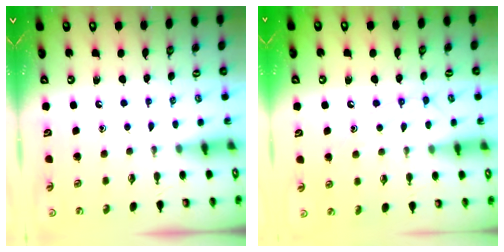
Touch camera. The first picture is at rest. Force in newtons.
{"total": 9.0, "press": 9.0, "slide": 0.4}